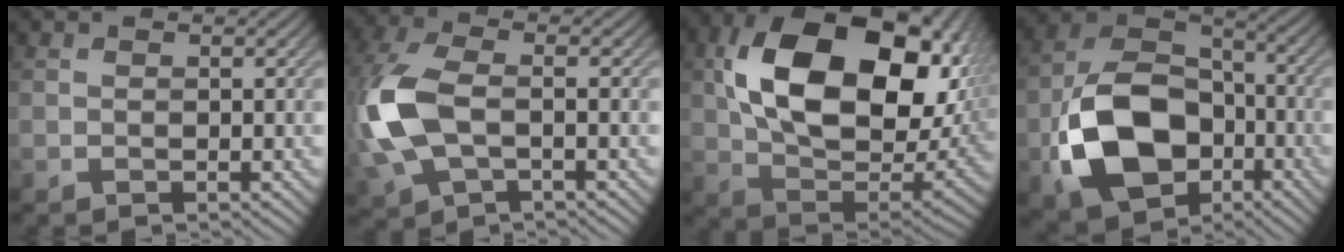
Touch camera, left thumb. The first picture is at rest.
{"total": 11.6, "force": [-1.1, 6.4, 9.6], "torque": [-0.277, -0.005, -0.022]}
{"total": 19.3, "force": [5.3, 12.0, 14.2], "torque": [-0.264, -0.015, 0.112]}
{"total": 14.5, "force": [-4.9, 10.1, 9.2], "torque": [-0.198, -0.021, -0.105]}